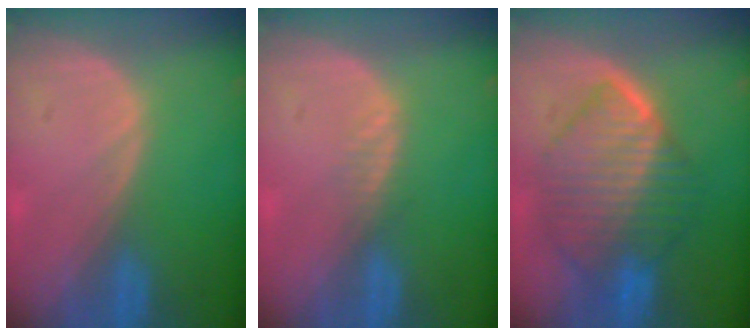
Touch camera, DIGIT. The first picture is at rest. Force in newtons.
{"total": 1.4, "press": 1.3, "slide": 0.2}
{"total": 10.5, "press": 10.4, "slide": 1.0}